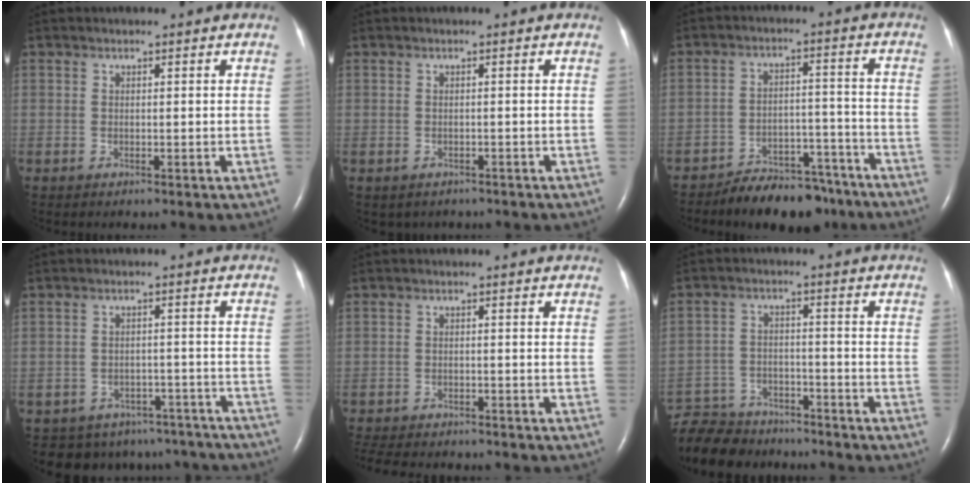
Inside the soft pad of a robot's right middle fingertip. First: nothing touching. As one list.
[{"total": 3.1, "force": [-2.4, 1.8, 0.6], "torque": [-0.009, 0.005, -0.026]}, {"total": 11.2, "force": [-9.6, 4.3, 3.7], "torque": [-0.035, 0.025, -0.145]}, {"total": 13.3, "force": [-11.8, 5.9, 1.4], "torque": [-0.016, 0.025, -0.126]}, {"total": 12.0, "force": [-10.6, 3.4, 4.7], "torque": [-0.093, -0.013, -0.141]}, {"total": 13.9, "force": [-12.4, 4.9, 4.0], "torque": [-0.082, 0.006, -0.191]}]